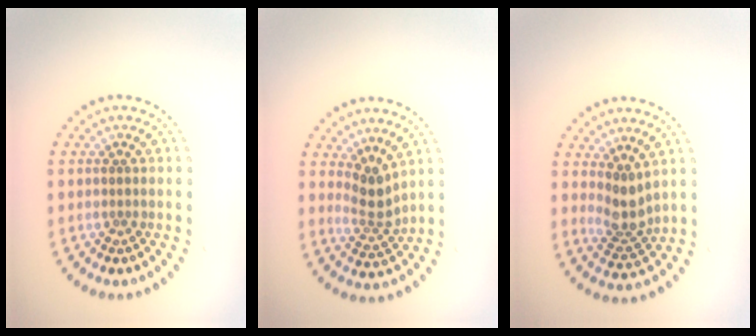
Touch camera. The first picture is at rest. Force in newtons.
{"total": 2.5, "press": 1.7, "slide": 1.8}
{"total": 2.7, "press": 2.0, "slide": 1.8}